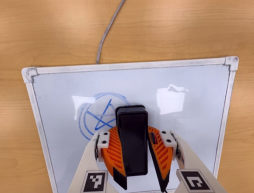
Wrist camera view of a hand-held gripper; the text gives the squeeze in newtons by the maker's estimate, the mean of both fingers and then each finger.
{"total": 17.5, "left": 18.9, "right": 16.1}